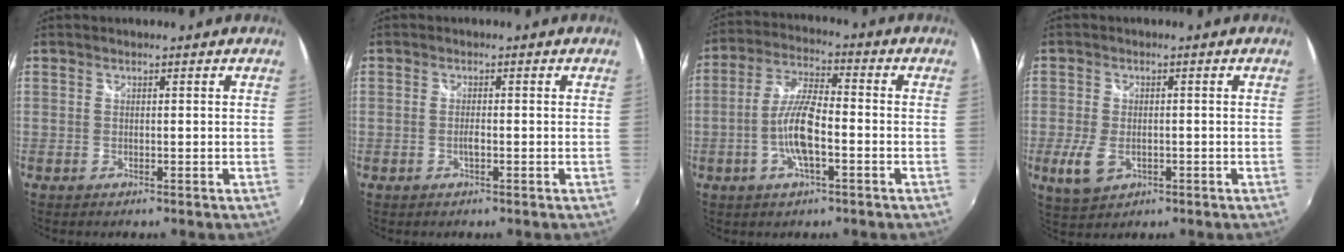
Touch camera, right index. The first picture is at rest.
{"total": 1.4, "force": [-0.5, 0.3, 1.3], "torque": [-0.027, -0.001, -0.010]}
{"total": 9.6, "force": [-2.9, 2.6, 8.7], "torque": [-0.181, 0.005, -0.056]}
{"total": 6.1, "force": [-2.0, 3.8, 4.4], "torque": [-0.104, -0.011, -0.032]}